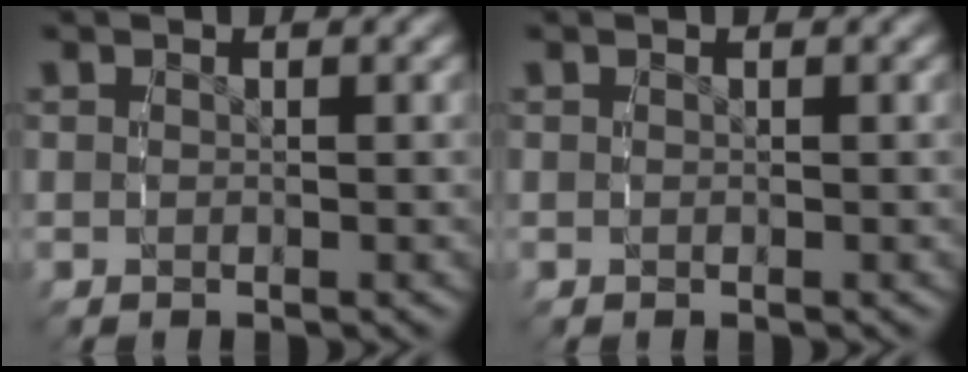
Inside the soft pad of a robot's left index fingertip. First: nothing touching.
{"total": 0.0}